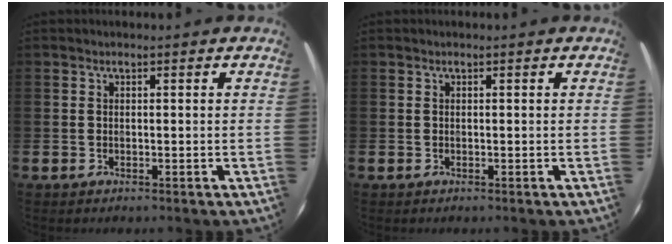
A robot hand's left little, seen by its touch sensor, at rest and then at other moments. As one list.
[{"total": 0.0}]